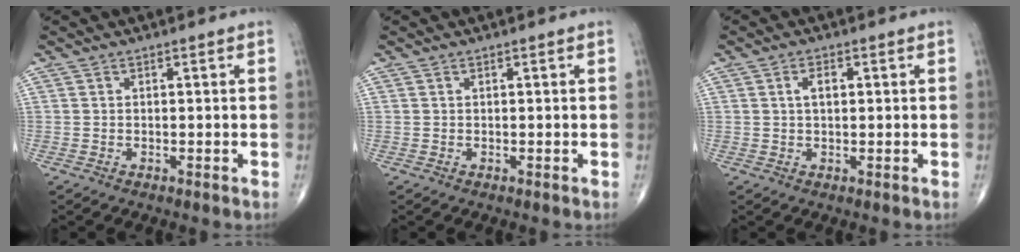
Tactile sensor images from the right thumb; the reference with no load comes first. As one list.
[{"total": 0.0}, {"total": 2.6, "force": [0.7, 1.4, 2.2], "torque": [-0.034, 0.003, 0.012]}]